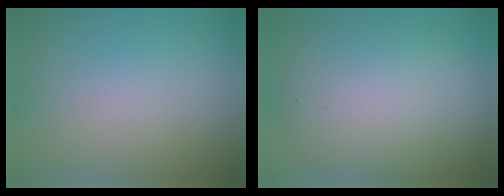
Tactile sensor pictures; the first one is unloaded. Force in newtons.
{"total": 6.4, "press": 6.4, "slide": 0.4}